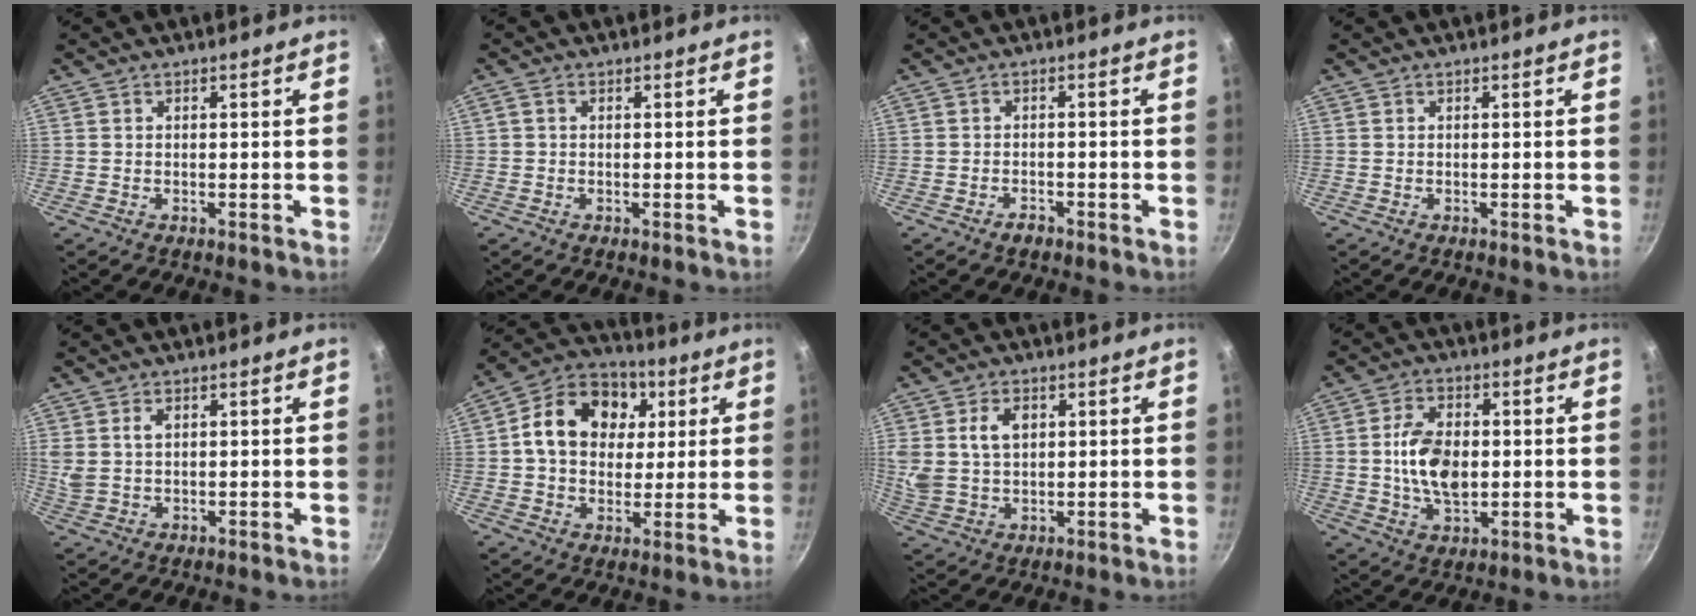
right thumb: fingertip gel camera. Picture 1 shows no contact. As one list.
[{"total": 1.1, "force": [0.2, 0.8, 0.7], "torque": [-0.014, 0.006, 0.002]}, {"total": 2.0, "force": [-1.5, 1.1, 0.9], "torque": [-0.009, 0.017, -0.023]}, {"total": 0.0}, {"total": 4.4, "force": [1.5, 2.9, 3.0], "torque": [-0.051, -0.004, 0.032]}, {"total": 16.6, "force": [3.8, 12.7, 9.9], "torque": [-0.146, 0.015, 0.048]}, {"total": 8.6, "force": [2.5, 6.0, 5.6], "torque": [-0.096, -0.007, 0.051]}, {"total": 10.7, "force": [0.2, 6.6, 8.5], "torque": [-0.139, 0.001, 0.002]}]